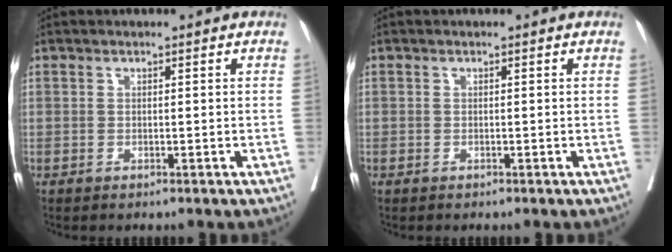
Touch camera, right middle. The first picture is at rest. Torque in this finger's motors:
{"motor_torque": [1.15, -0.98, -0.07, -0.21]}